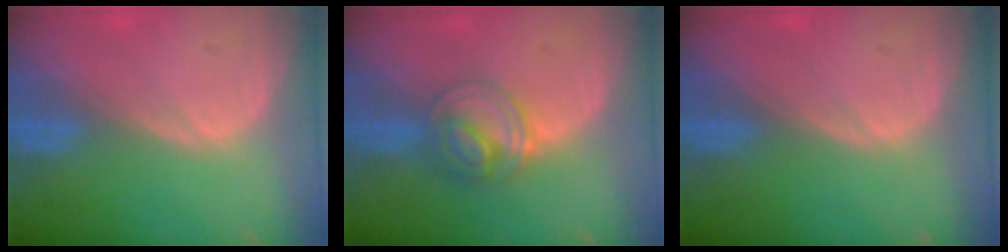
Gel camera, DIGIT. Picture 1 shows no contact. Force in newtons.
{"total": 6.2, "press": 5.3, "slide": 3.1}
{"total": 0.0}